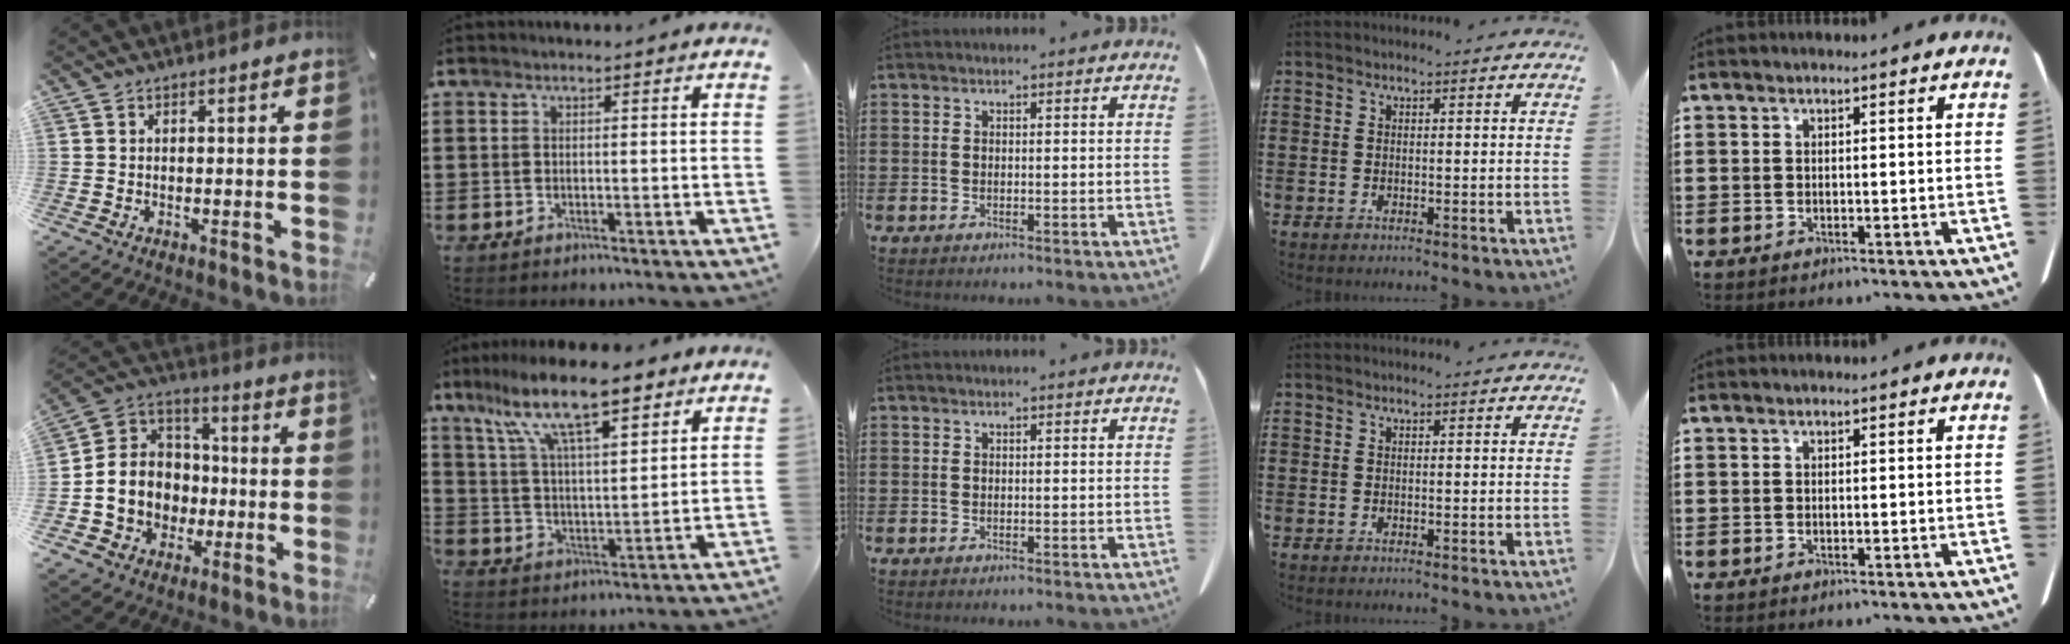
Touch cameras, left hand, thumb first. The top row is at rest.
{"thumb": {"total": 12.1, "force": [-3.4, 11.2, 3.1], "torque": [-0.082, 0.015, -0.055]}, "index": {"total": 12.6, "force": [9.1, 2.8, 8.4], "torque": [-0.176, -0.020, 0.156]}}